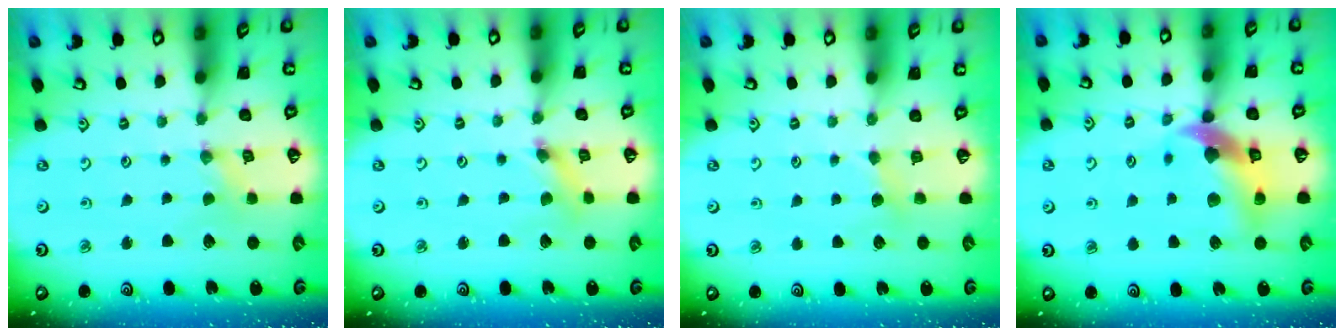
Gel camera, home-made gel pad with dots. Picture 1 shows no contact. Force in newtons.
{"total": 2.0, "press": 2.0, "slide": 0.1}
{"total": 2.9, "press": 2.9, "slide": 0.5}
{"total": 12.6, "press": 12.5, "slide": 1.6}